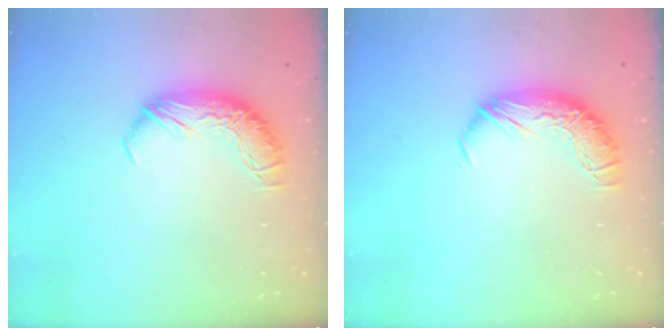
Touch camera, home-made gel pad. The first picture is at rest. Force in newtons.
{"total": 0.0}